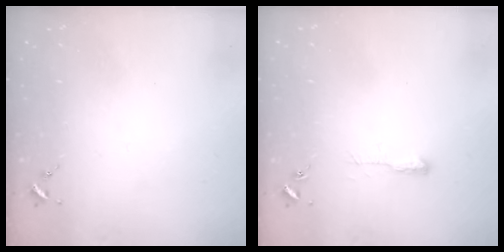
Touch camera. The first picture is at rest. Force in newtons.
{"total": 4.6, "press": 4.6, "slide": 0.7}